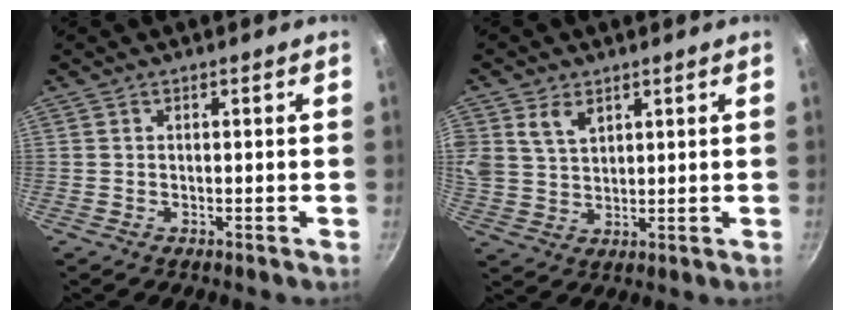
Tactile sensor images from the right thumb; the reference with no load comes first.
{"total": 7.0, "force": [3.4, 4.8, 3.8], "torque": [-0.065, -0.009, 0.069]}